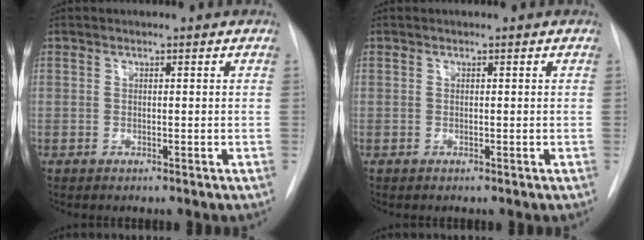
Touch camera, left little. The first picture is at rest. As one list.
[{"total": 0.0}]